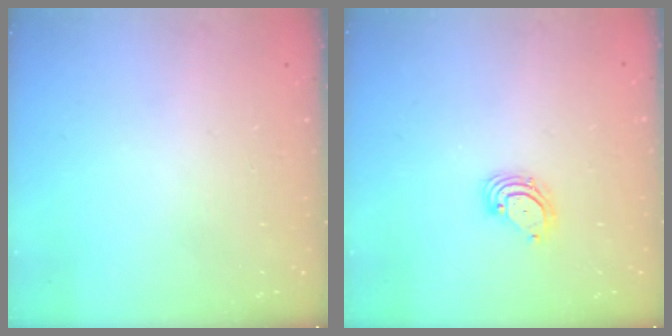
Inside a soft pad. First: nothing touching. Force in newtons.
{"total": 3.6, "press": 3.6, "slide": 0.3}